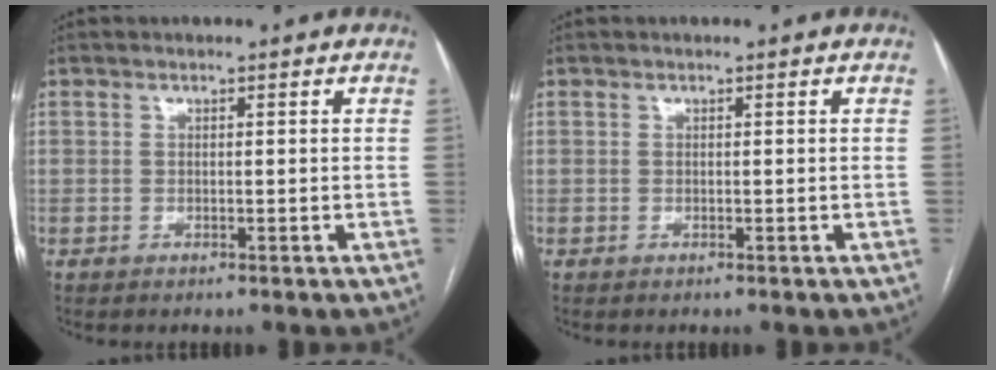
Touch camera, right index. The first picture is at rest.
{"total": 0.0}